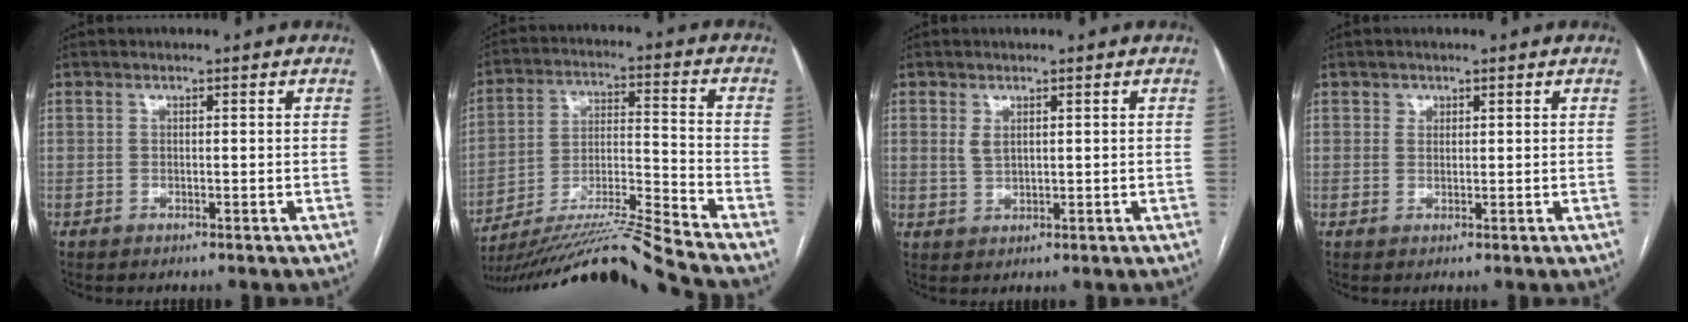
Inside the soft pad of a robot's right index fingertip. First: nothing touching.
{"total": 18.1, "force": [-16.5, -3.7, 6.5], "torque": [-0.120, -0.009, -0.282]}
{"total": 1.9, "force": [0.9, 1.1, 1.4], "torque": [-0.028, 0.001, 0.023]}
{"total": 1.2, "force": [0.6, 1.0, 0.1], "torque": [0.010, -0.002, 0.006]}